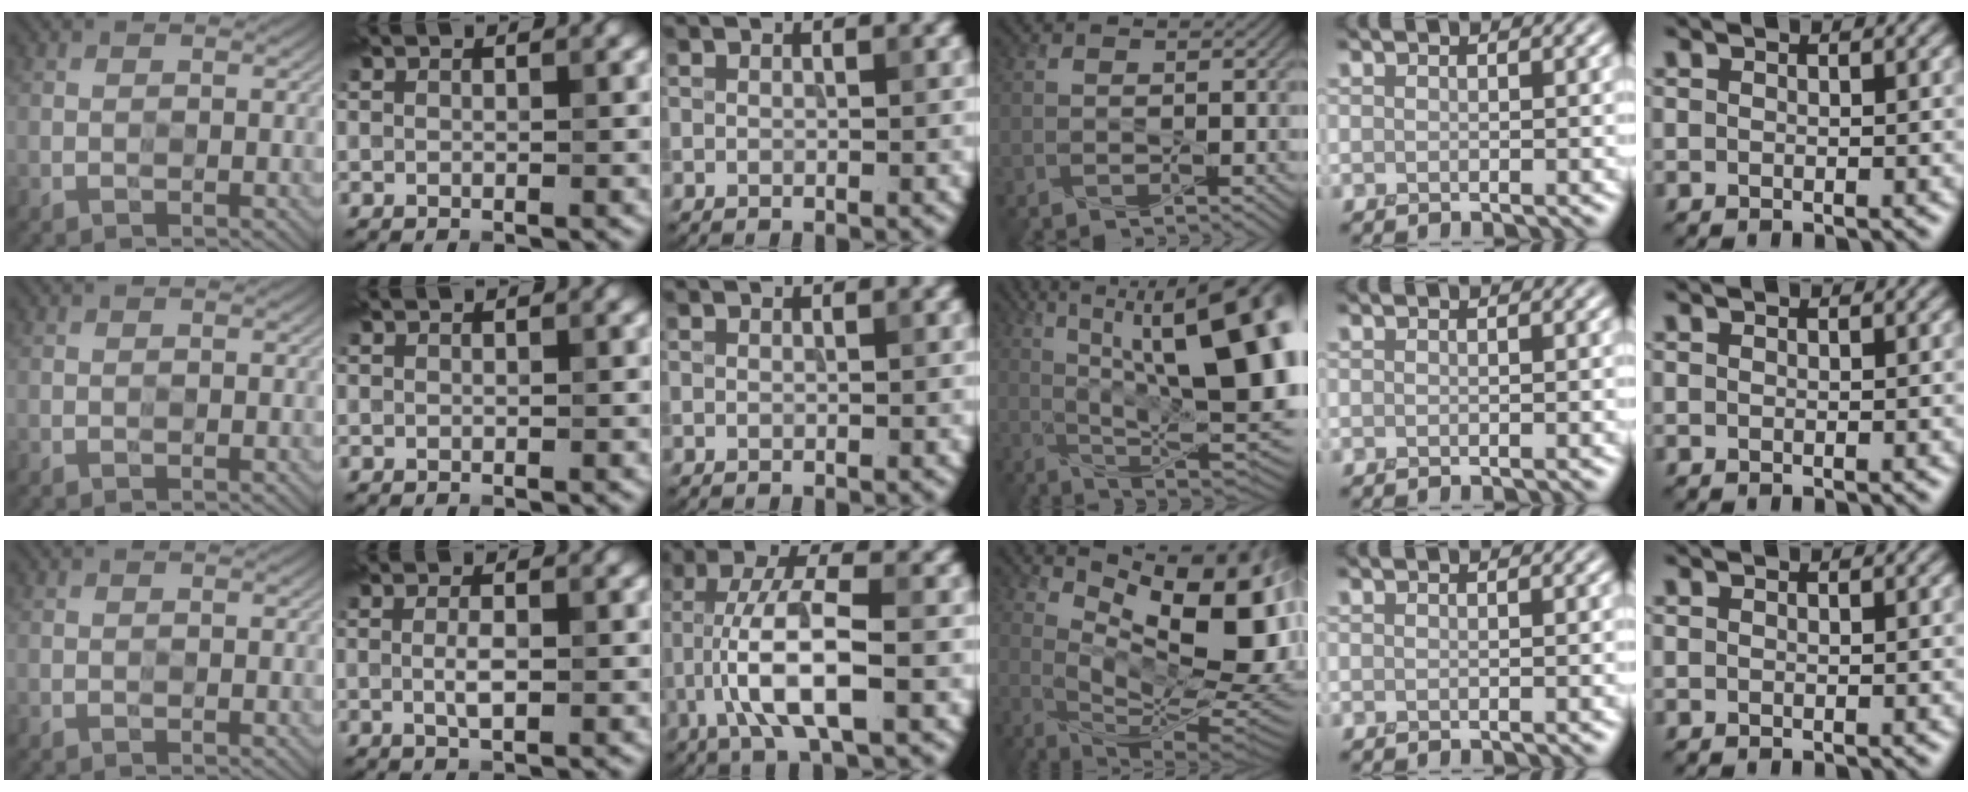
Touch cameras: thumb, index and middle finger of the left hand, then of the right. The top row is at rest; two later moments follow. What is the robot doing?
{"motion": "press", "object": "syringe"}